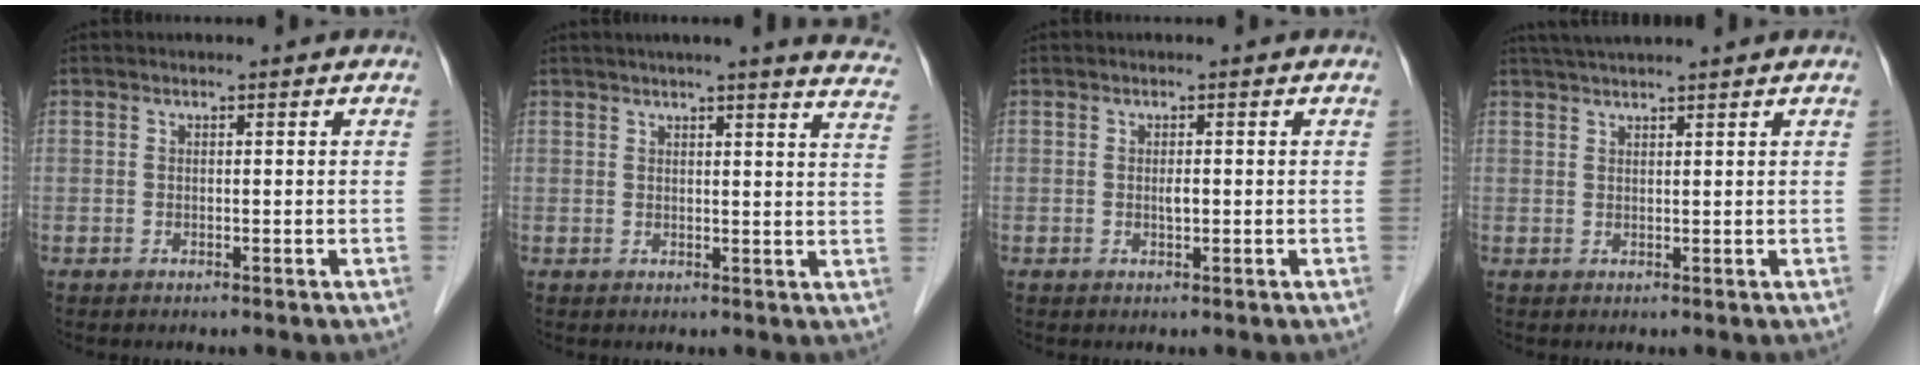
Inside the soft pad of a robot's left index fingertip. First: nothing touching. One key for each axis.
{"total": 15.3, "fx": 13.7, "fy": 0.4, "fz": 6.7, "tx": -0.074, "ty": -0.034, "tz": 0.141}
{"total": 0.9, "fx": 0.0, "fy": 0.2, "fz": 0.9, "tx": -0.016, "ty": -0.001, "tz": 0.000}
{"total": 5.5, "fx": 4.8, "fy": -0.8, "fz": 2.6, "tx": -0.038, "ty": 0.033, "tz": 0.077}